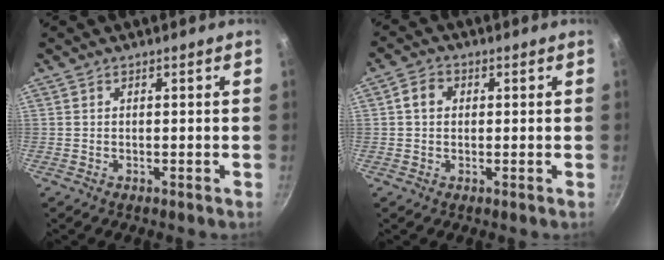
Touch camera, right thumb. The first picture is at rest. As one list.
[{"total": 3.7, "force": [0.6, 3.0, 2.0], "torque": [-0.027, 0.008, 0.005]}]